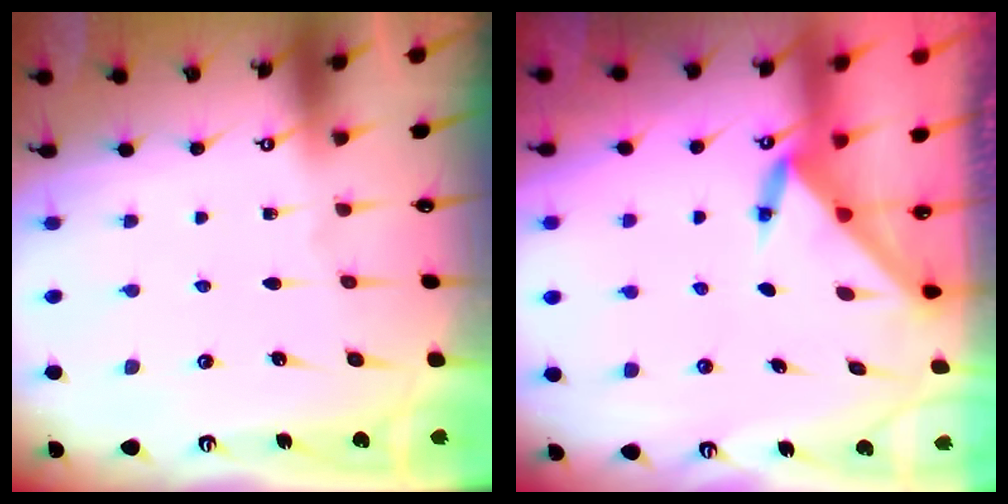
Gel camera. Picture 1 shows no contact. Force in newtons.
{"total": 3.6, "press": 3.6, "slide": 0.3}